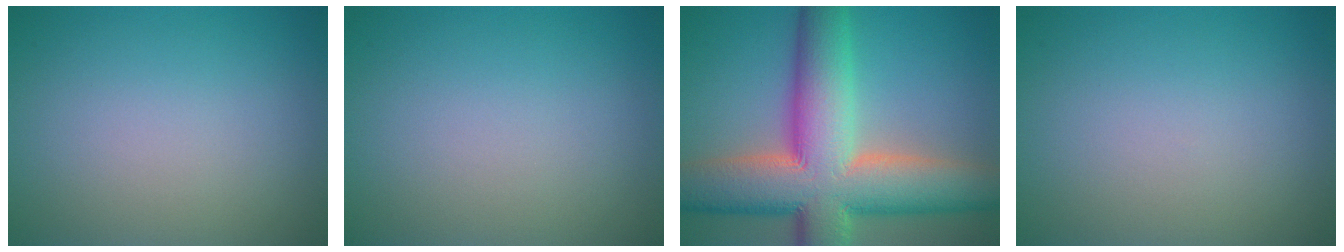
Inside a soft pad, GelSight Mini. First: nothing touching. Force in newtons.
{"total": 0.0}
{"total": 14.4, "press": 14.4, "slide": 0.8}
{"total": 0.0}